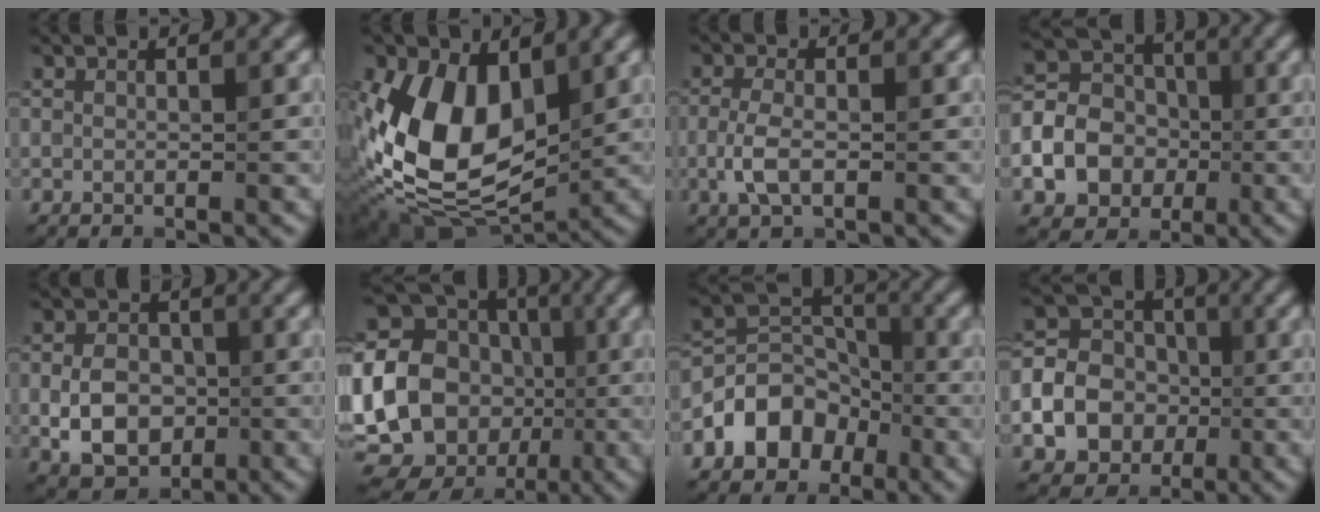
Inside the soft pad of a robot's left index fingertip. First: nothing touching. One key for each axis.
{"total": 10.4, "fx": 1.2, "fy": 6.5, "fz": 8.1, "tx": -0.169, "ty": -0.014, "tz": 0.027}
{"total": 2.9, "fx": -0.8, "fy": 1.2, "fz": 2.5, "tx": -0.061, "ty": 0.003, "tz": -0.015}
{"total": 13.0, "fx": -2.9, "fy": 11.3, "fz": 5.7, "tx": -0.145, "ty": -0.005, "tz": -0.074}
{"total": 5.4, "fx": -1.2, "fy": 3.9, "fz": 3.6, "tx": -0.068, "ty": 0.004, "tz": -0.023}
{"total": 21.3, "fx": -2.0, "fy": 19.0, "fz": 9.3, "tx": -0.200, "ty": 0.021, "tz": -0.072}
{"total": 5.7, "fx": -3.0, "fy": 4.0, "fz": 2.7, "tx": -0.032, "ty": 0.007, "tz": -0.059}
{"total": 13.0, "fx": -2.9, "fy": 11.3, "fz": 5.6, "tx": -0.141, "ty": -0.007, "tz": -0.071}